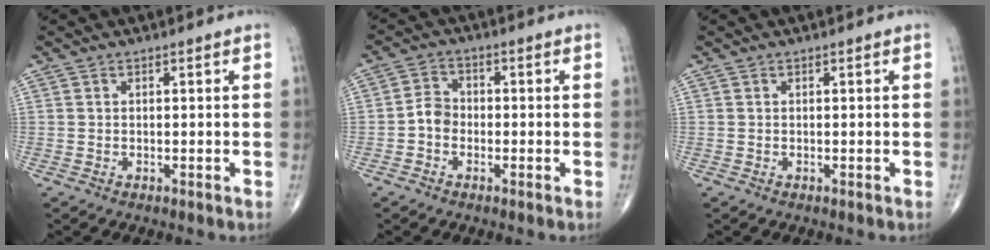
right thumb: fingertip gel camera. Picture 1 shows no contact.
{"total": 3.7, "force": [-1.2, 3.0, 1.8], "torque": [-0.019, 0.015, -0.032]}
{"total": 0.0}